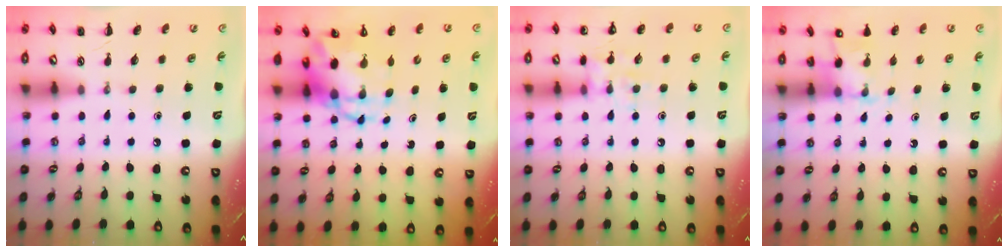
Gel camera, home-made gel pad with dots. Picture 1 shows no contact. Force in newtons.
{"total": 7.1, "press": 6.8, "slide": 1.9}
{"total": 9.5, "press": 9.4, "slide": 0.9}
{"total": 4.6, "press": 4.5, "slide": 1.2}